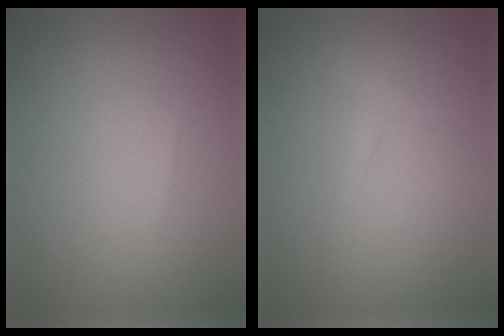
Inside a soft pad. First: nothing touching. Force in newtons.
{"total": 1.0, "press": 1.0, "slide": 0.1}